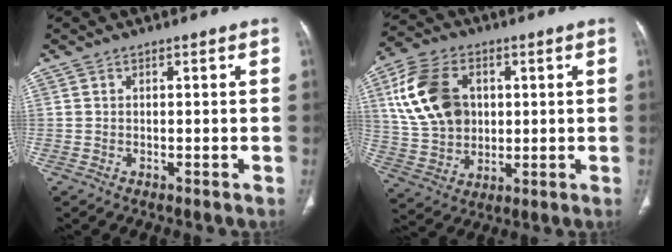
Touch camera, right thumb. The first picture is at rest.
{"total": 15.7, "force": [3.6, 11.6, 10.1], "torque": [-0.176, 0.003, 0.071]}